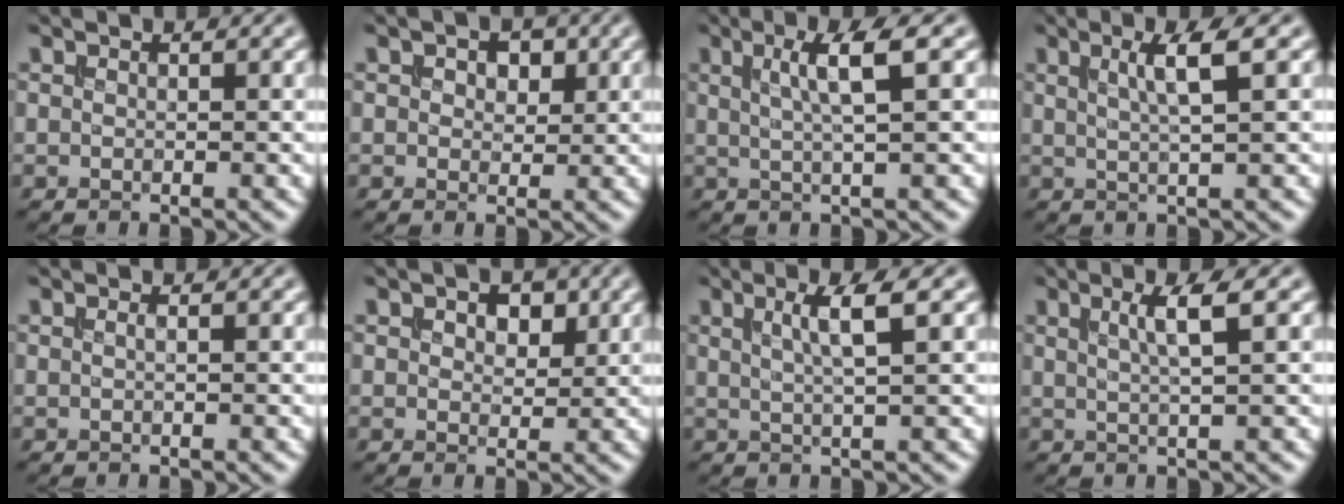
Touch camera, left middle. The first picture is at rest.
{"total": 2.5, "force": [1.1, 1.6, 1.6], "torque": [-0.024, 0.001, 0.012]}
{"total": 4.1, "force": [1.1, 0.8, 3.9], "torque": [-0.060, 0.003, 0.017]}
{"total": 3.4, "force": [1.0, 0.6, 3.2], "torque": [-0.046, 0.001, 0.016]}
{"total": 0.5, "force": [0.0, 0.2, 0.5], "torque": [-0.010, 0.000, -0.007]}
{"total": 3.1, "force": [1.4, 1.9, 2.0], "torque": [-0.027, 0.000, 0.018]}
{"total": 3.5, "force": [1.0, 0.7, 3.2], "torque": [-0.046, 0.002, 0.015]}
{"total": 3.1, "force": [0.9, 0.6, 2.9], "torque": [-0.040, 0.003, 0.012]}